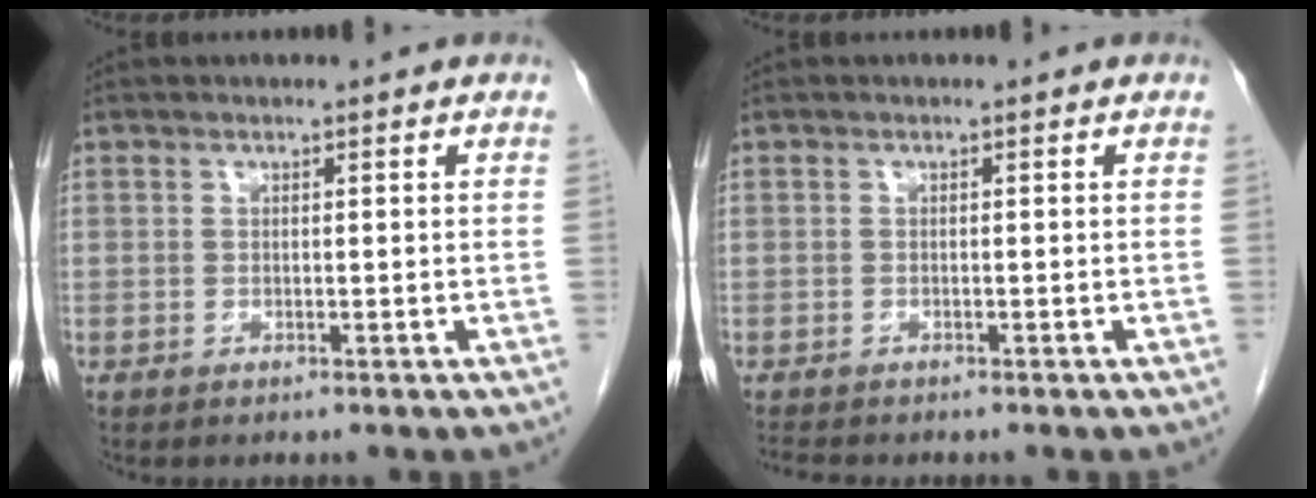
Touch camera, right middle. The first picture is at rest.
{"total": 1.8, "force": [-1.7, 0.2, 0.6], "torque": [-0.013, -0.006, -0.026]}